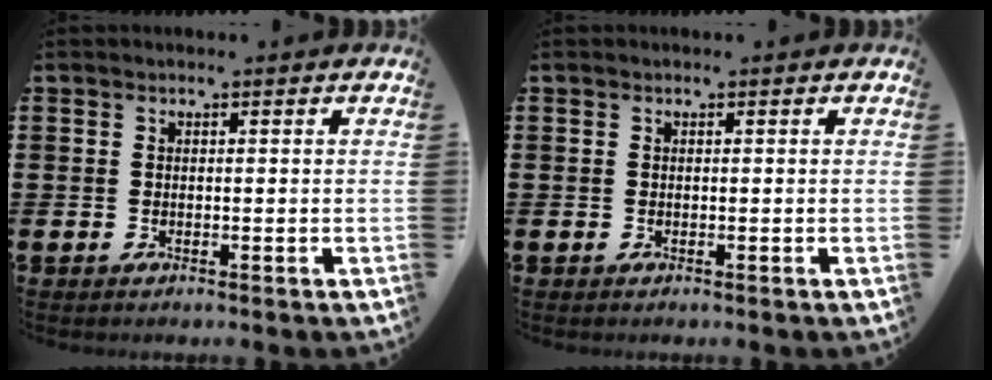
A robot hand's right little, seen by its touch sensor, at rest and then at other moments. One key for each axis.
{"total": 0.0}